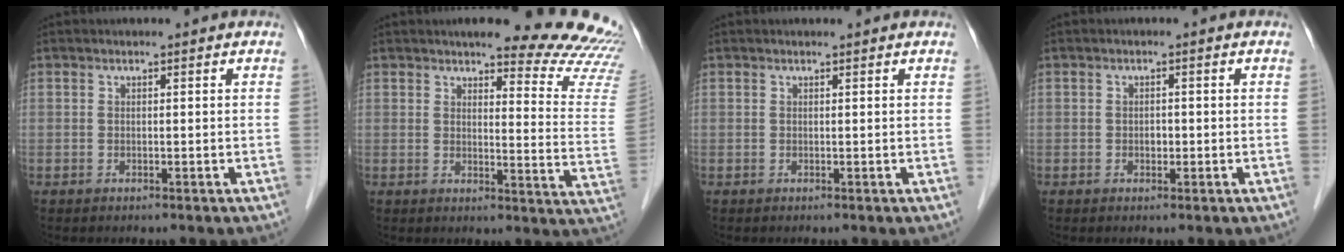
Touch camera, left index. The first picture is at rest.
{"total": 16.3, "force": [15.2, 1.6, 5.6], "torque": [-0.049, -0.102, 0.148]}
{"total": 1.0, "force": [1.0, 0.2, 0.1], "torque": [-0.011, 0.008, 0.010]}
{"total": 1.2, "force": [-0.3, 0.8, 0.8], "torque": [-0.013, 0.002, -0.004]}